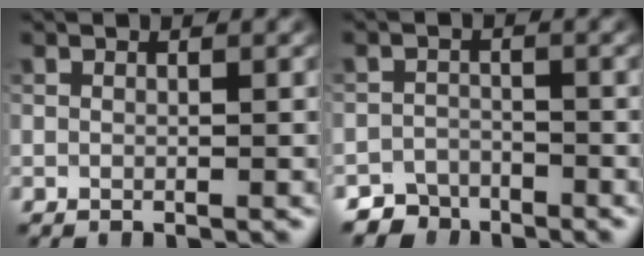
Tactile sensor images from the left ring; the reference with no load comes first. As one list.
[{"total": 3.8, "force": [-3.4, 1.7, 0.0], "torque": [0.016, -0.001, -0.052]}]